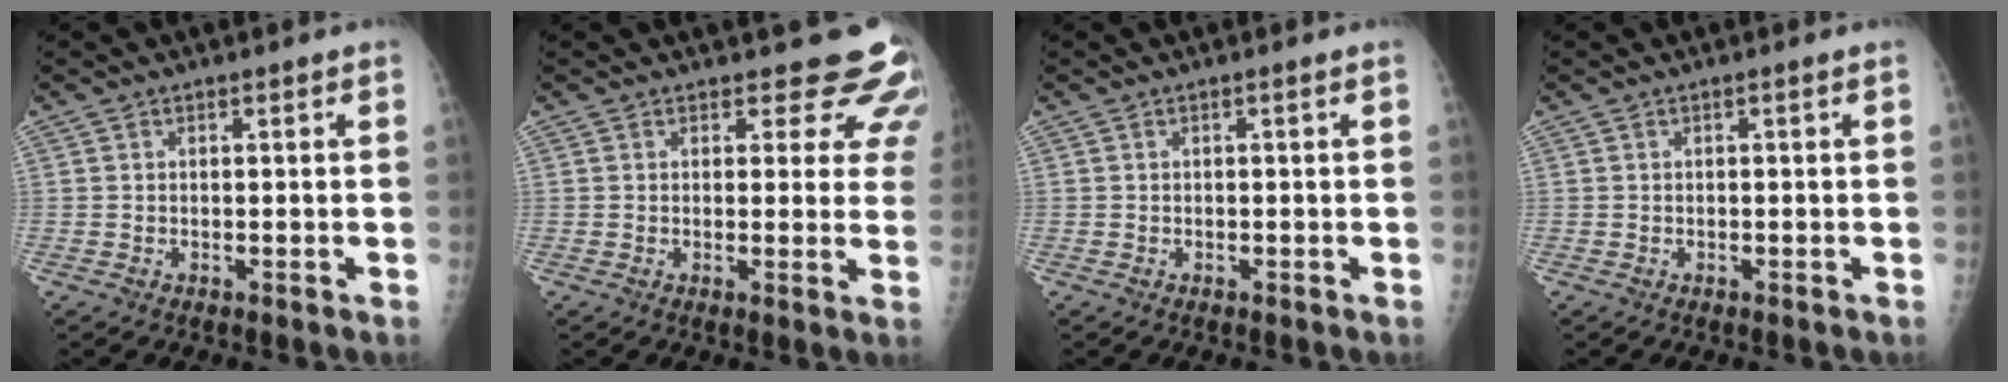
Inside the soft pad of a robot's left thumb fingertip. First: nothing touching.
{"total": 9.0, "force": [7.8, 4.2, 1.9], "torque": [0.030, -0.041, 0.061]}
{"total": 0.0}
{"total": 0.0}